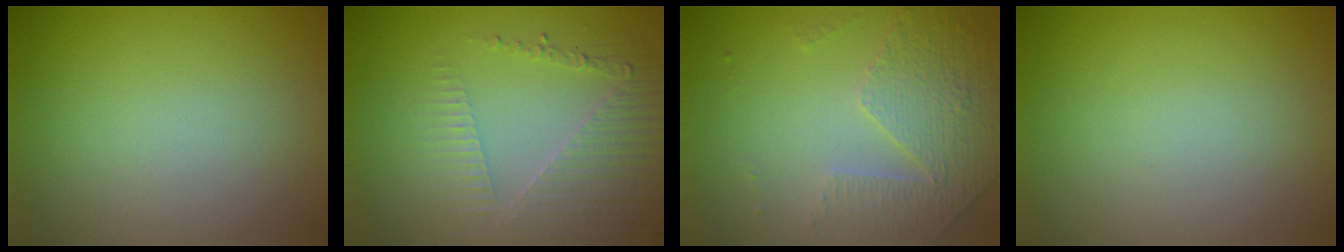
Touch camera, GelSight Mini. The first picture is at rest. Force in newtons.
{"total": 5.0, "press": 3.2, "slide": 3.8}
{"total": 4.8, "press": 3.2, "slide": 3.5}
{"total": 0.0}